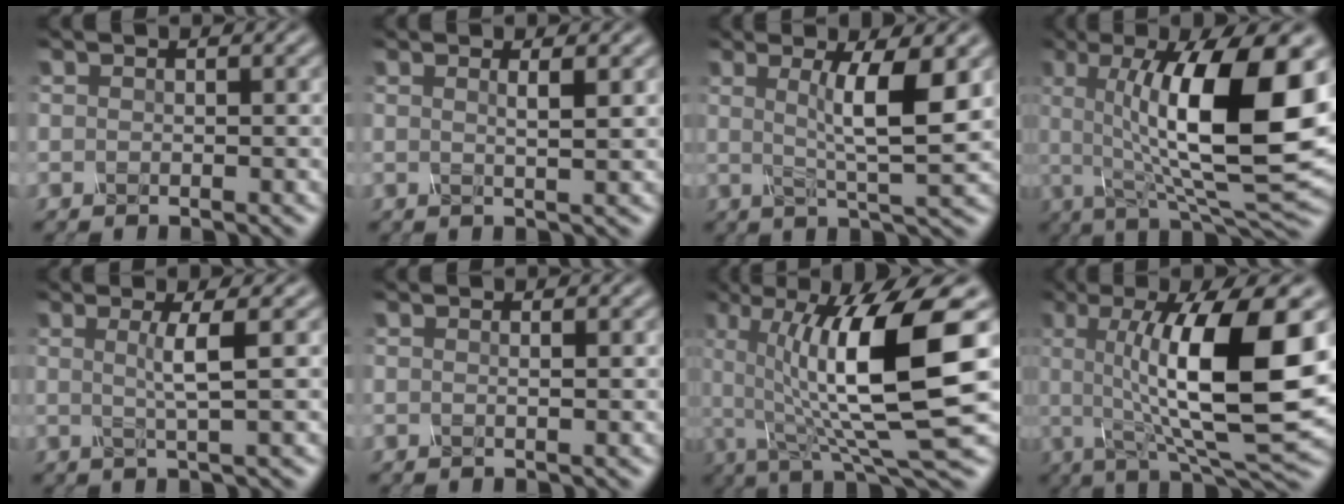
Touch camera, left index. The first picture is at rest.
{"total": 2.1, "force": [0.6, 0.6, 1.9], "torque": [-0.026, 0.005, 0.000]}
{"total": 6.2, "force": [1.2, 1.0, 6.0], "torque": [-0.095, -0.002, 0.022]}
{"total": 14.2, "force": [1.7, 4.0, 13.6], "torque": [-0.198, -0.003, 0.026]}
{"total": 2.9, "force": [0.4, 0.4, 2.9], "torque": [-0.053, -0.001, 0.004]}
{"total": 1.0, "force": [0.2, 0.4, 0.9], "torque": [-0.006, 0.000, -0.005]}
{"total": 12.9, "force": [1.1, 3.2, 12.5], "torque": [-0.202, -0.002, 0.022]}
{"total": 13.0, "force": [1.0, 3.1, 12.6], "torque": [-0.188, -0.001, 0.019]}